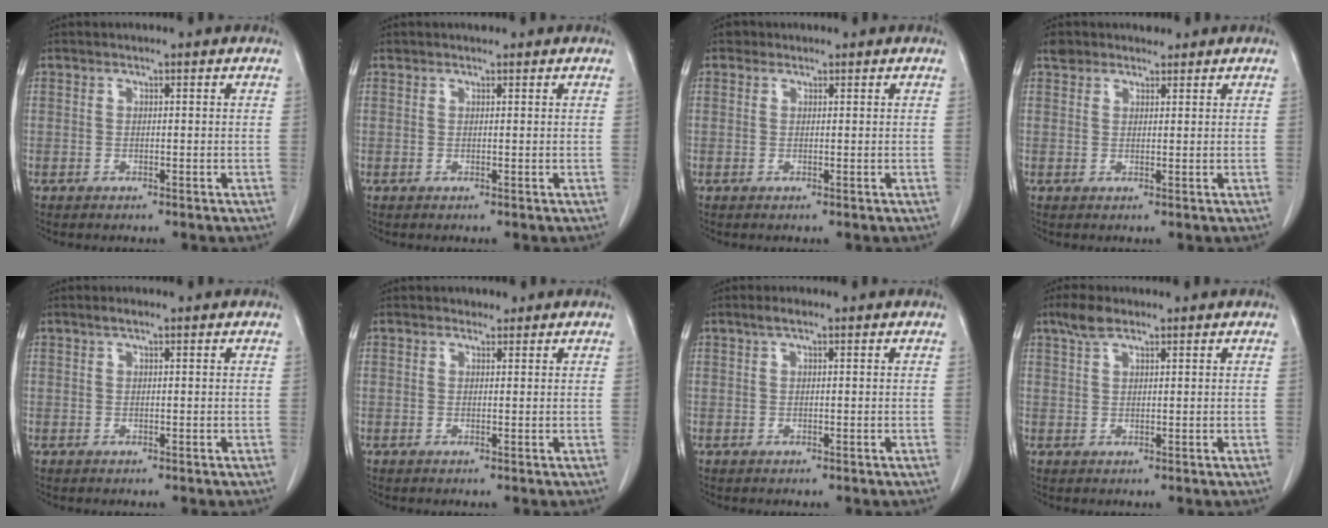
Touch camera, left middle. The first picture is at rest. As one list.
[{"total": 0.7, "force": [0.7, 0.2, 0.0], "torque": [-0.009, 0.005, 0.013]}, {"total": 1.0, "force": [0.7, 0.7, 0.1], "torque": [0.002, 0.005, 0.007]}, {"total": 2.3, "force": [2.0, 1.1, 0.0], "torque": [-0.001, 0.014, 0.032]}, {"total": 0.9, "force": [0.6, 0.1, 0.6], "torque": [-0.015, 0.005, 0.013]}, {"total": 0.9, "force": [0.8, 0.6, 0.0], "torque": [0.001, 0.000, 0.009]}, {"total": 1.3, "force": [0.8, 0.2, 1.0], "torque": [-0.023, 0.009, 0.015]}, {"total": 3.2, "force": [2.3, 1.2, 1.8], "torque": [-0.043, 0.009, 0.046]}]